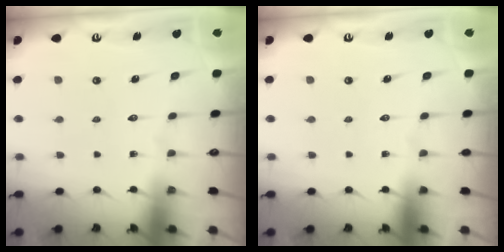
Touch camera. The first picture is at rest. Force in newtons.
{"total": 0.0}